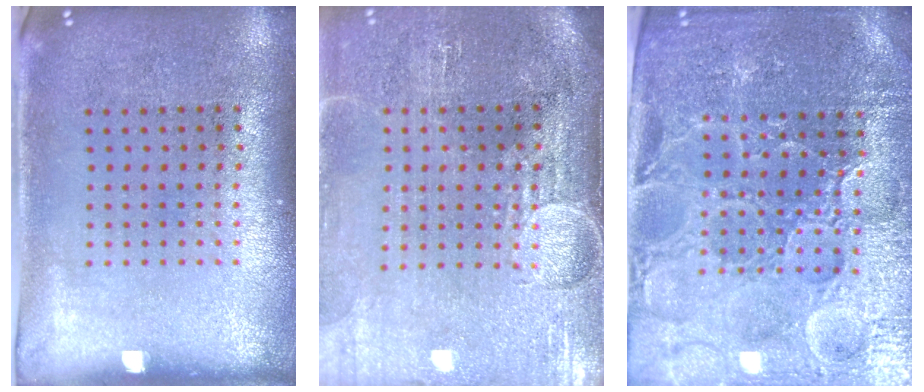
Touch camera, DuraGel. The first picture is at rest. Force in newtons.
{"total": 4.3, "press": 3.7, "slide": 2.1}
{"total": 4.6, "press": 4.4, "slide": 1.5}